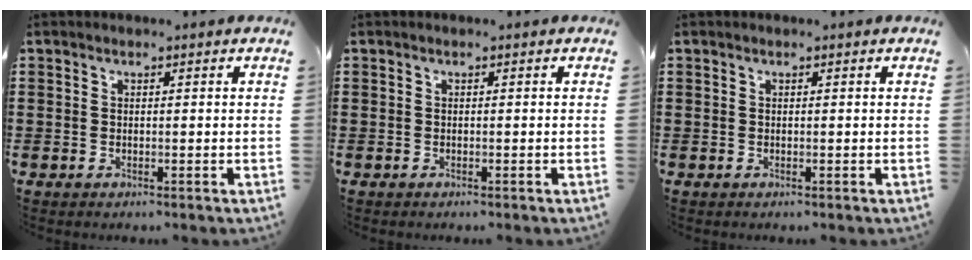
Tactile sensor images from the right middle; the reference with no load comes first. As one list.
[{"total": 0.0}, {"total": 0.0}]